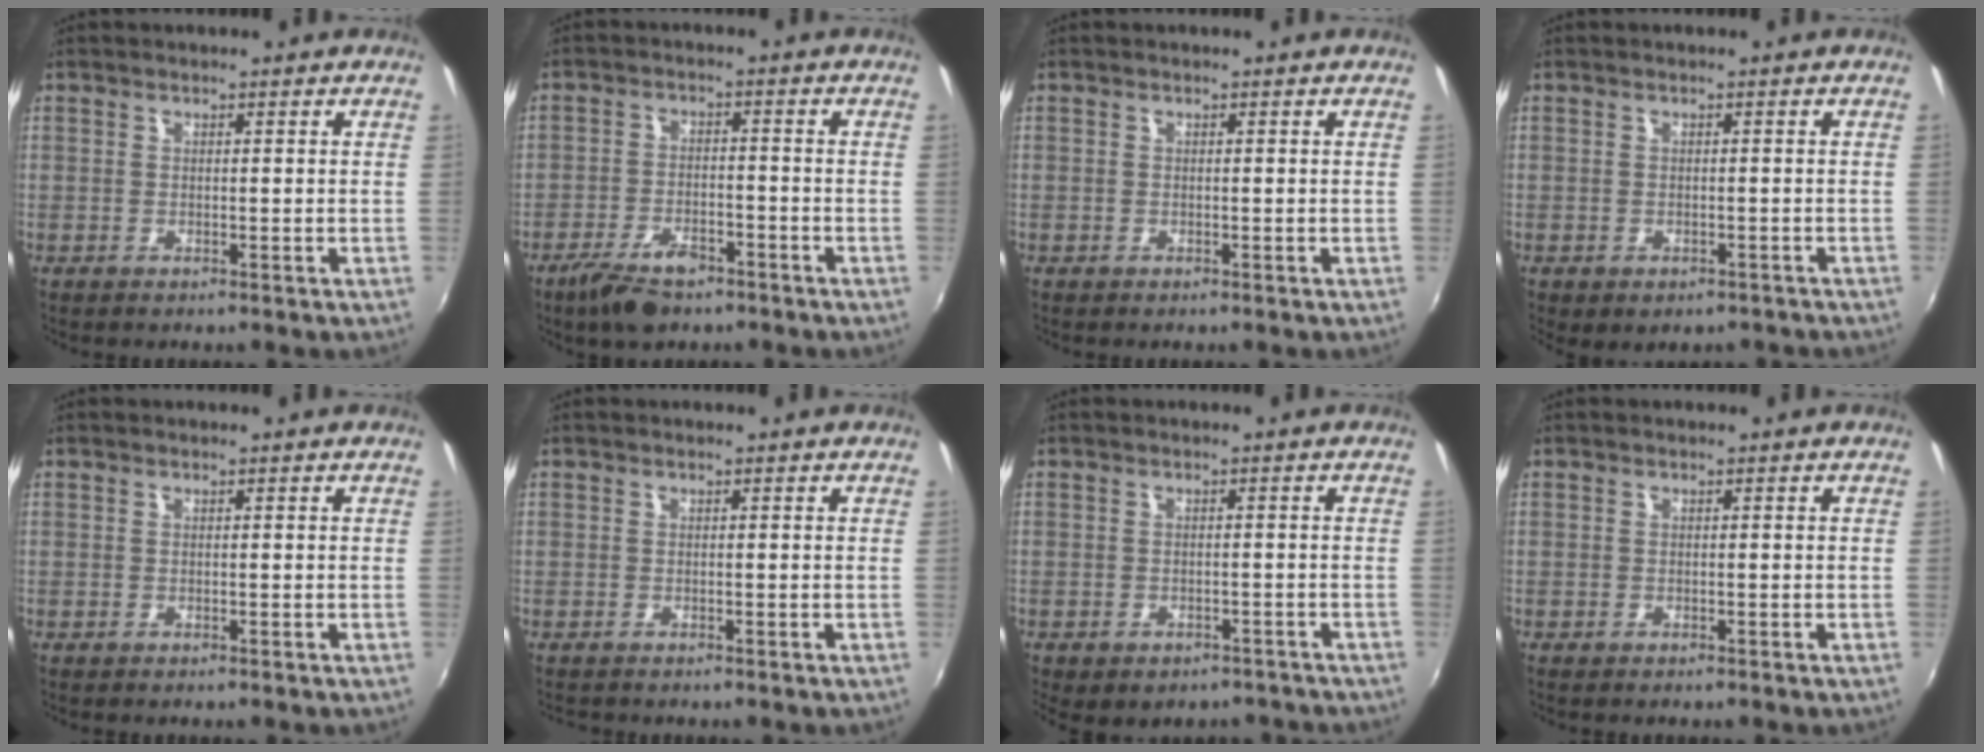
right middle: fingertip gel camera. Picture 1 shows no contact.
{"total": 7.9, "force": [-5.7, 3.2, 4.4], "torque": [-0.106, -0.009, -0.099]}
{"total": 0.0}
{"total": 3.5, "force": [-2.3, 1.9, 1.9], "torque": [-0.037, -0.017, -0.023]}
{"total": 0.0}
{"total": 0.0}
{"total": 7.3, "force": [-5.5, 3.7, 3.1], "torque": [-0.066, -0.018, -0.058]}
{"total": 0.0}